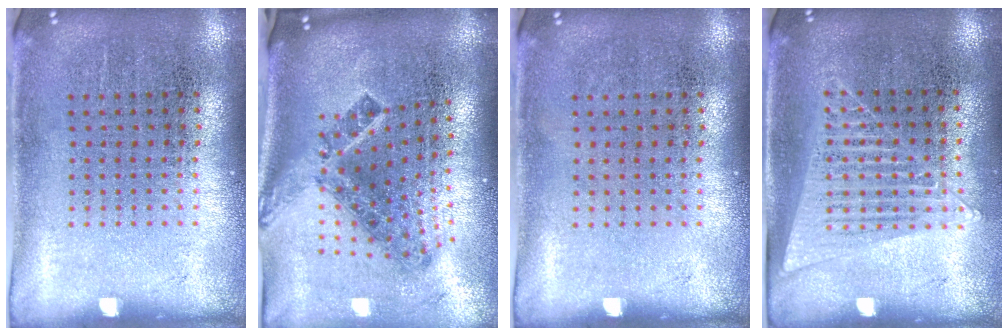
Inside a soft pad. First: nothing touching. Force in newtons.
{"total": 2.1, "press": 1.3, "slide": 1.6}
{"total": 0.0}
{"total": 1.4, "press": 1.3, "slide": 0.5}